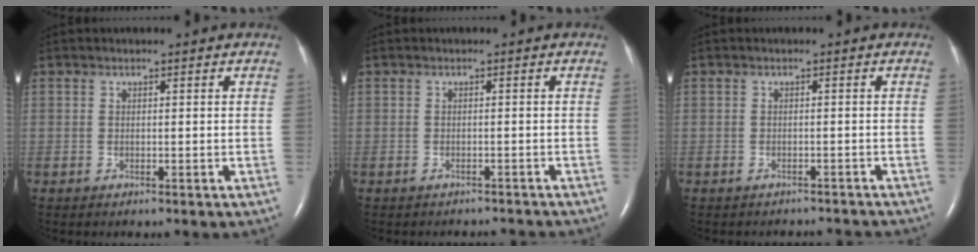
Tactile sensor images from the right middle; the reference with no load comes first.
{"total": 4.1, "force": [-3.9, 1.0, 0.6], "torque": [-0.002, -0.003, -0.042]}
{"total": 4.9, "force": [-4.7, 1.2, 0.6], "torque": [0.000, -0.002, -0.049]}